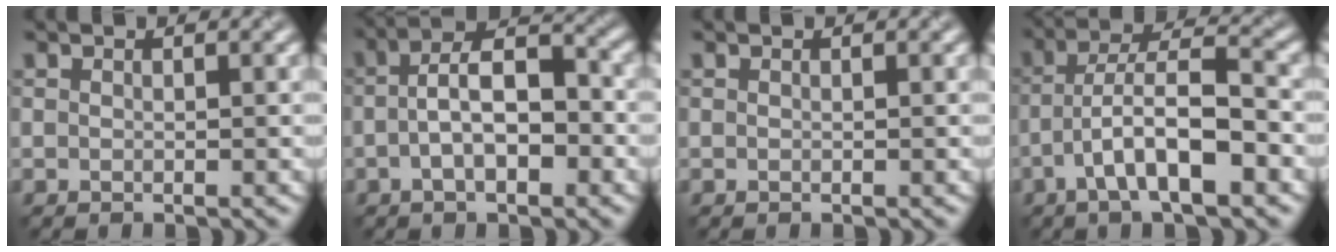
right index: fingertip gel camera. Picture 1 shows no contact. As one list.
[{"total": 5.1, "force": [-1.4, 2.0, 4.5], "torque": [-0.081, 0.016, -0.017]}, {"total": 0.0}, {"total": 6.9, "force": [-3.4, 1.6, 5.8], "torque": [-0.107, 0.022, -0.051]}]